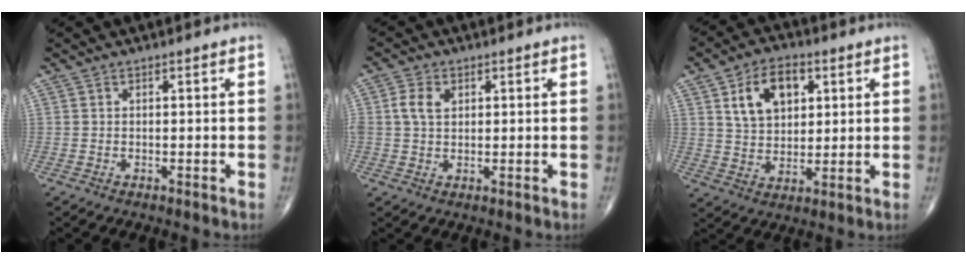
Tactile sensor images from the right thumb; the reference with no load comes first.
{"total": 4.2, "force": [1.1, 2.9, 2.8], "torque": [-0.054, 0.003, 0.021]}
{"total": 10.9, "force": [4.0, 7.1, 7.2], "torque": [-0.095, -0.008, 0.072]}